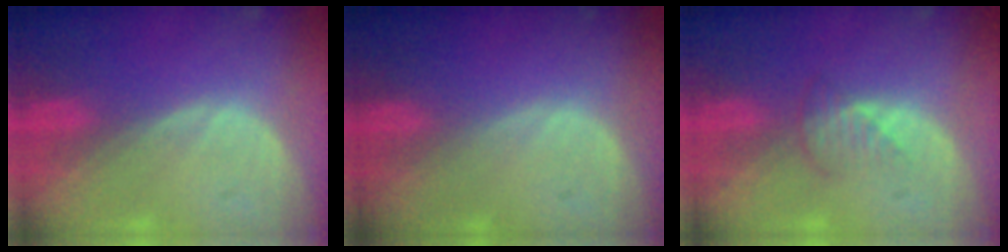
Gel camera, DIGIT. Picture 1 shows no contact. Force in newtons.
{"total": 0.0}
{"total": 2.5, "press": 2.5, "slide": 0.3}